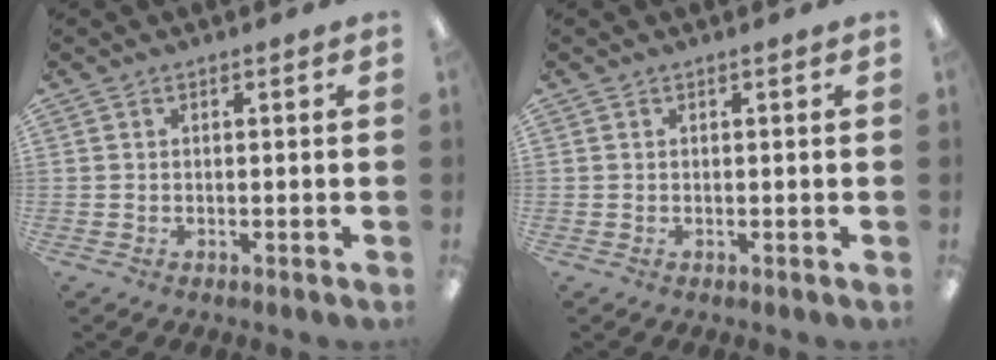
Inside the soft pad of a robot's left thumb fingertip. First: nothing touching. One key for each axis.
{"total": 0.0}